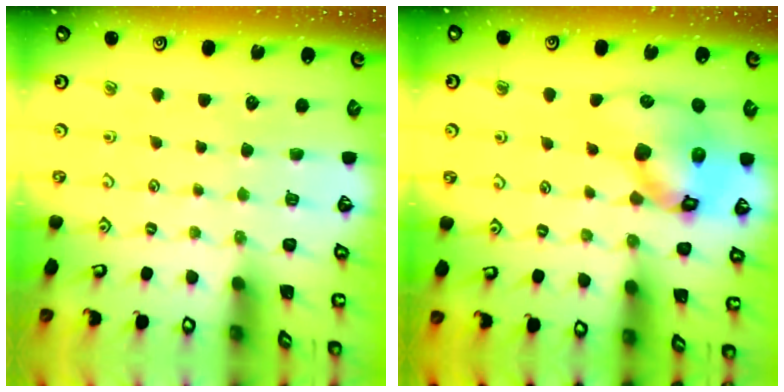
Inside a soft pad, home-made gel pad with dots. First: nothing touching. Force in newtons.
{"total": 18.7, "press": 18.5, "slide": 2.5}